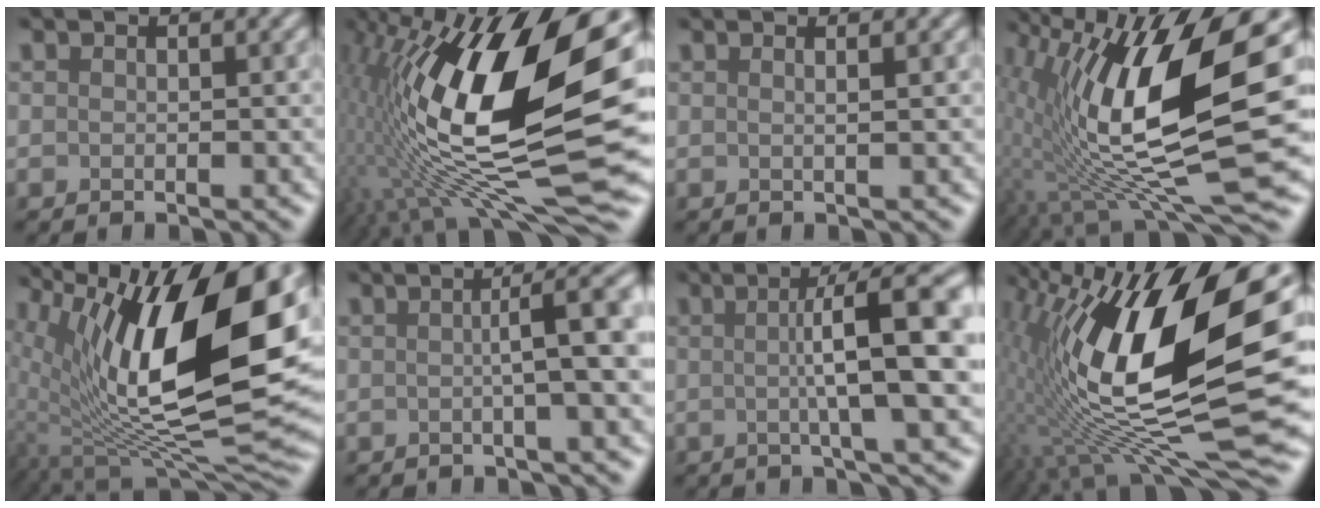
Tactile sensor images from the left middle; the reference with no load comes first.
{"total": 19.8, "force": [3.3, 8.2, 17.8], "torque": [-0.318, 0.004, 0.054]}
{"total": 1.7, "force": [0.7, 0.8, 1.4], "torque": [-0.007, 0.008, -0.014]}
{"total": 15.1, "force": [1.6, 4.7, 14.3], "torque": [-0.251, -0.012, 0.025]}
{"total": 17.3, "force": [4.0, 6.8, 15.3], "torque": [-0.254, -0.002, 0.076]}
{"total": 5.6, "force": [0.3, 1.0, 5.5], "torque": [-0.073, 0.017, 0.001]}
{"total": 10.4, "force": [1.0, 2.1, 10.1], "torque": [-0.127, 0.018, 0.008]}
{"total": 18.1, "force": [2.5, 6.8, 16.5], "torque": [-0.297, 0.014, 0.032]}